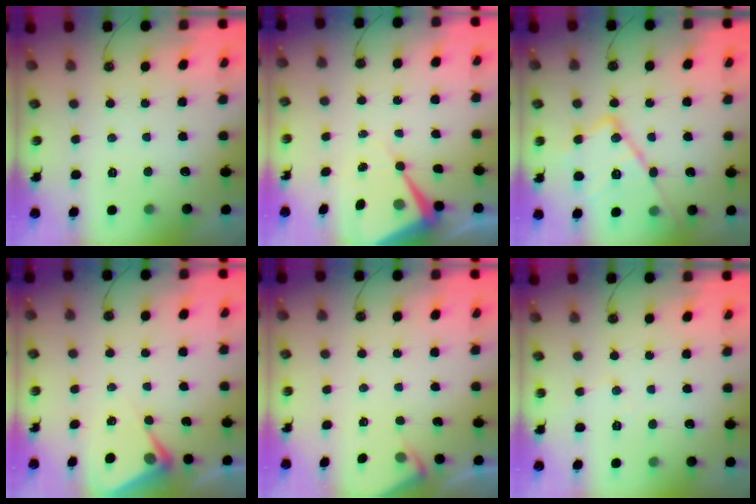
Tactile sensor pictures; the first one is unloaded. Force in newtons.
{"total": 9.4, "press": 9.4, "slide": 0.7}
{"total": 18.5, "press": 18.4, "slide": 1.7}
{"total": 5.8, "press": 5.8, "slide": 0.3}
{"total": 2.7, "press": 2.6, "slide": 0.5}
{"total": 4.7, "press": 4.7, "slide": 0.8}